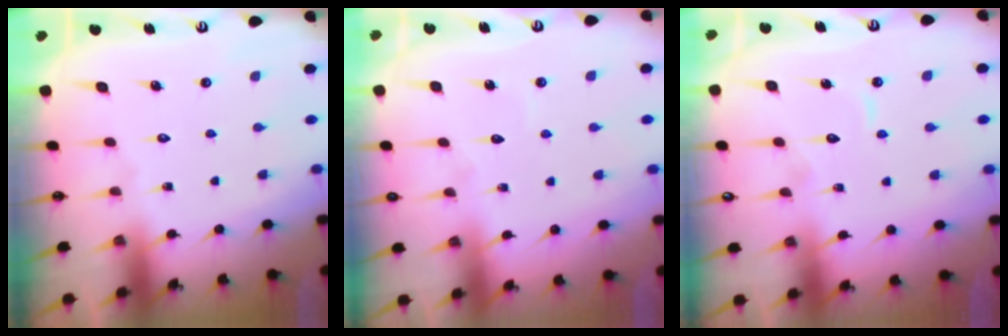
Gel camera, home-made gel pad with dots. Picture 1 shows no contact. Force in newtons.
{"total": 3.6, "press": 3.6, "slide": 0.4}
{"total": 5.6, "press": 5.6, "slide": 0.5}